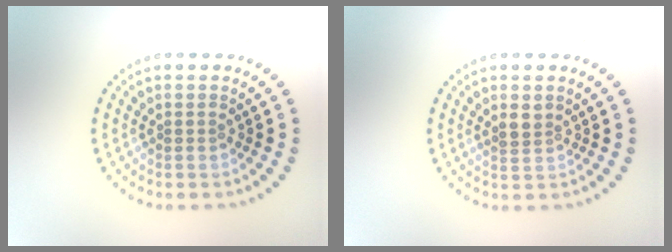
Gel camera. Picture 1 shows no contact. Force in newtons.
{"total": 1.5, "press": 1.3, "slide": 0.7}